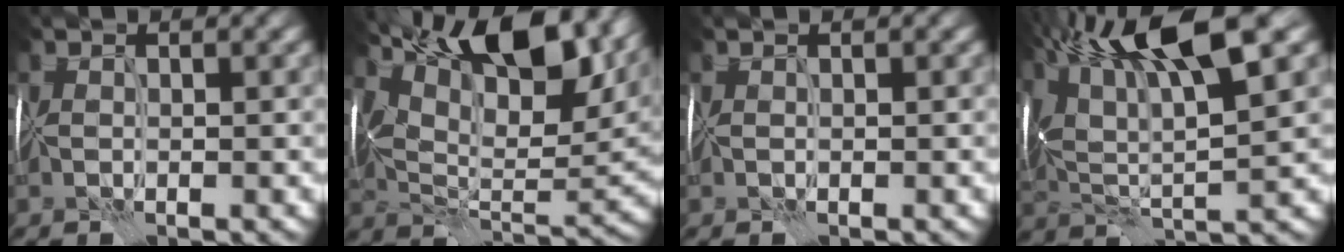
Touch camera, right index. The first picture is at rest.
{"total": 14.7, "force": [6.8, 6.9, 11.0], "torque": [-0.198, 0.029, 0.119]}
{"total": 0.0}
{"total": 11.7, "force": [5.7, 3.2, 9.6], "torque": [-0.184, 0.024, 0.094]}